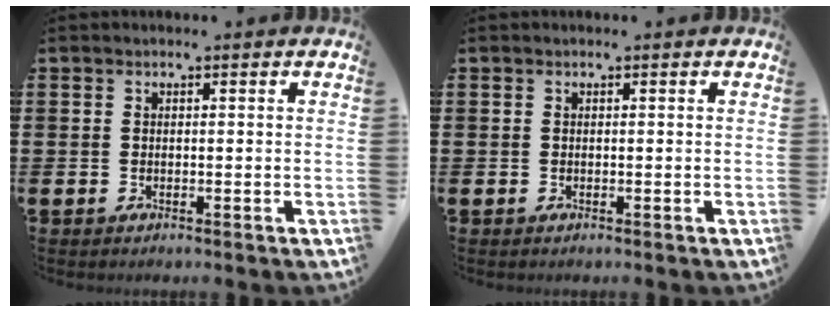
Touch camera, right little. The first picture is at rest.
{"total": 0.0}